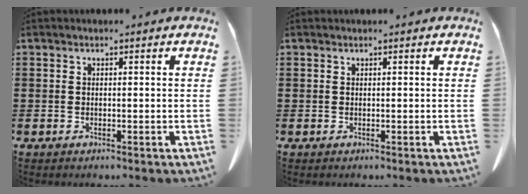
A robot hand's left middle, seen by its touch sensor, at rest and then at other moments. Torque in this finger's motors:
{"motor_torque": [-0.14, 0.12, -0.02, 0.00]}